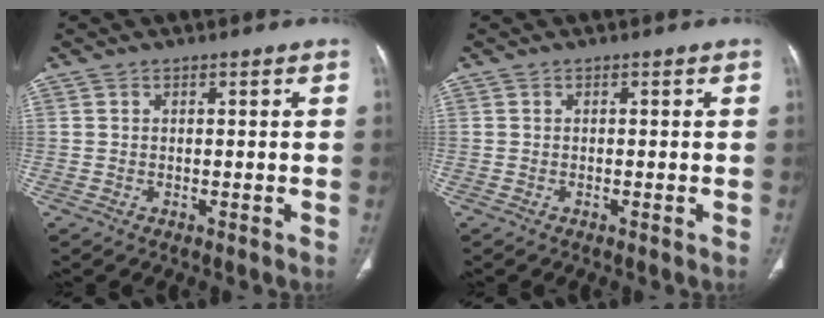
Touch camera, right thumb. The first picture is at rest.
{"total": 0.0}